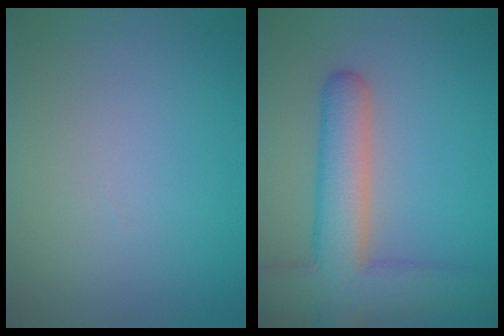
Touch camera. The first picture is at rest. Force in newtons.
{"total": 8.0, "press": 8.0, "slide": 0.7}